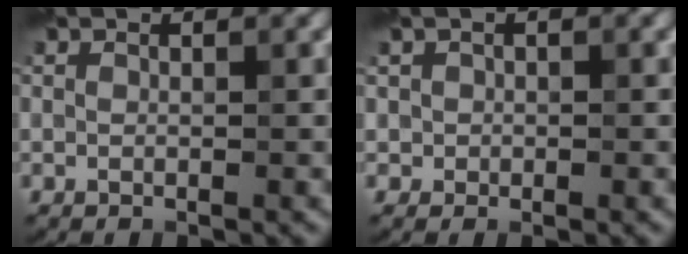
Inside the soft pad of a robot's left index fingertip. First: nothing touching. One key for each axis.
{"total": 0.8, "fx": 0.1, "fy": 0.8, "fz": 0.0, "tx": 0.010, "ty": 0.001, "tz": 0.002}